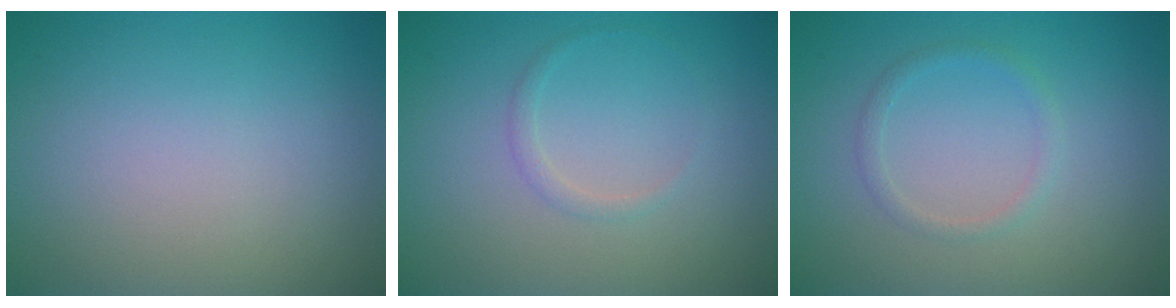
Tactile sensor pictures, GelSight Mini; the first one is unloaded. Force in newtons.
{"total": 1.0, "press": 1.0, "slide": 0.1}
{"total": 1.2, "press": 1.2, "slide": 0.1}